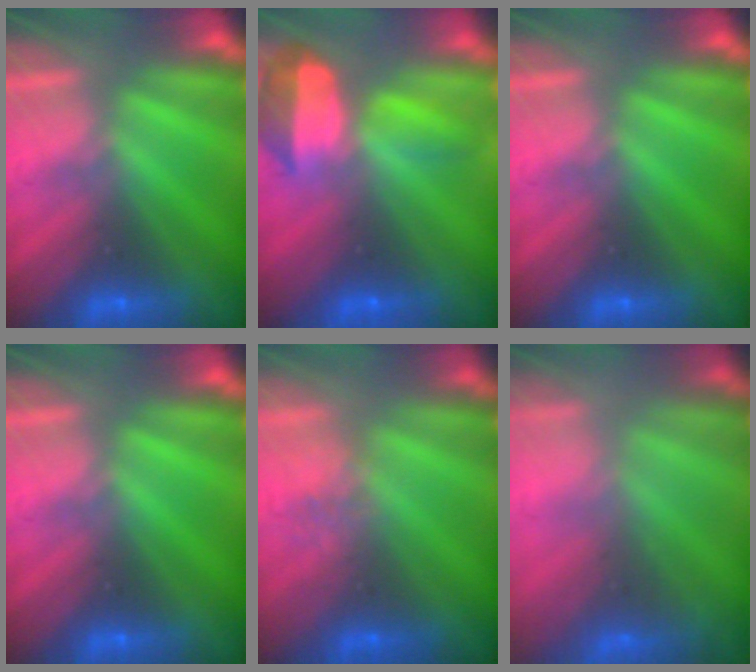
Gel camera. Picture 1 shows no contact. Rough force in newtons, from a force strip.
{"total": 7.5}
{"total": 0.0}
{"total": 0.0}
{"total": 2.4}
{"total": 7.3}